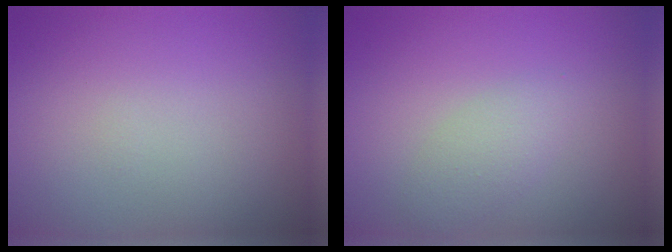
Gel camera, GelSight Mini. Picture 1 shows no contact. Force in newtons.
{"total": 2.0, "press": 2.0, "slide": 0.1}